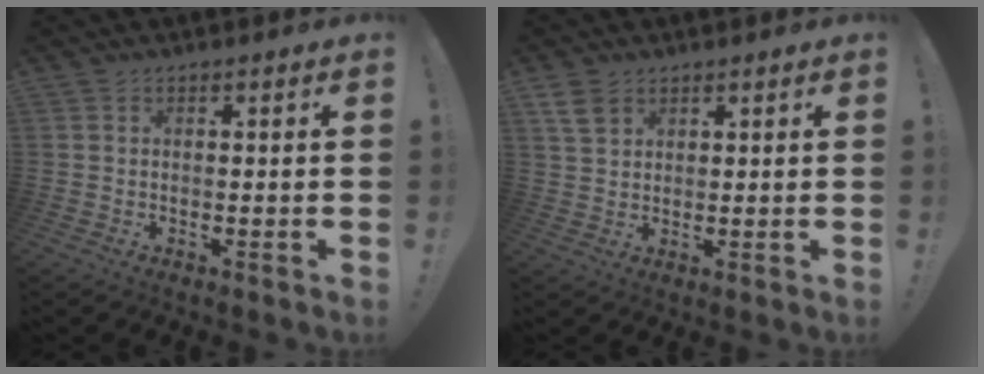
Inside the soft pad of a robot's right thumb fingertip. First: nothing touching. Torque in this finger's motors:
{"motor_torque": [-0.44, 0.53, 0.34, 0.13, -0.02]}